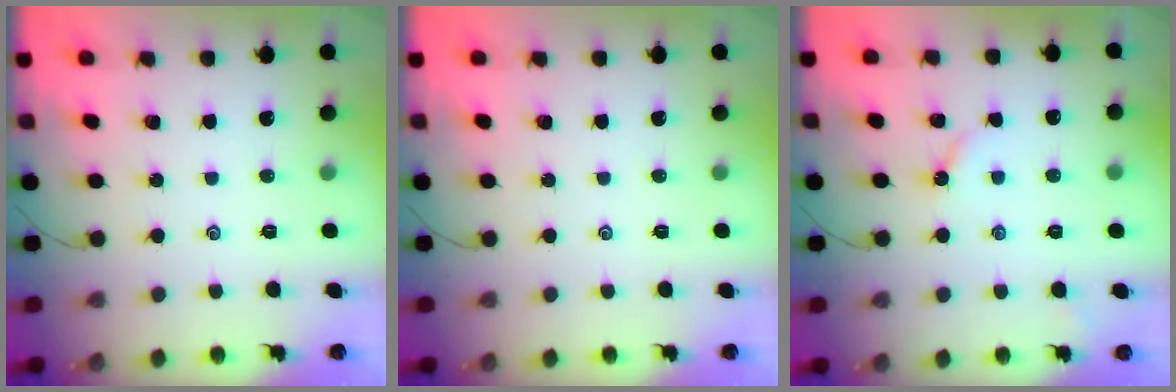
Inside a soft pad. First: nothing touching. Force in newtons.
{"total": 0.0}
{"total": 2.6, "press": 2.6, "slide": 0.3}